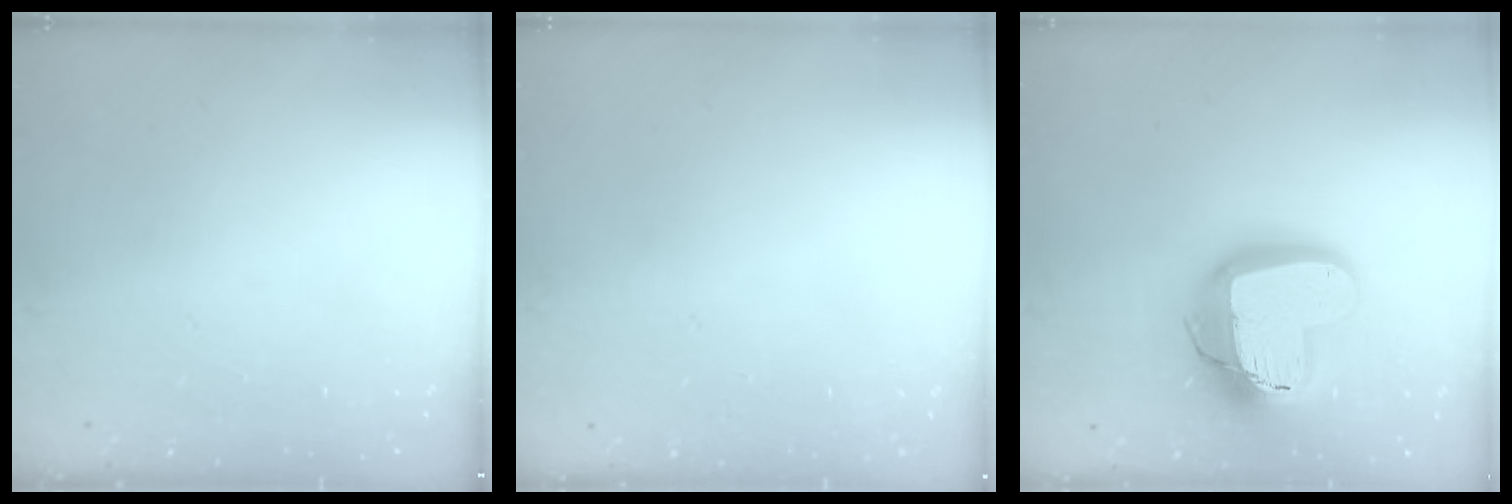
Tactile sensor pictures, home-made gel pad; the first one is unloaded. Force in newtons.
{"total": 0.0}
{"total": 19.5, "press": 19.5, "slide": 1.6}